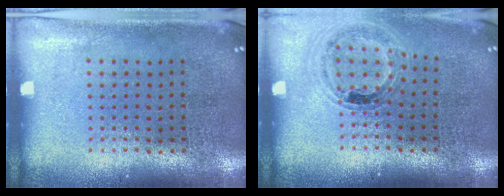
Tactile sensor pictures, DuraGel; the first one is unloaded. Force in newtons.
{"total": 1.0, "press": 1.0, "slide": 0.1}